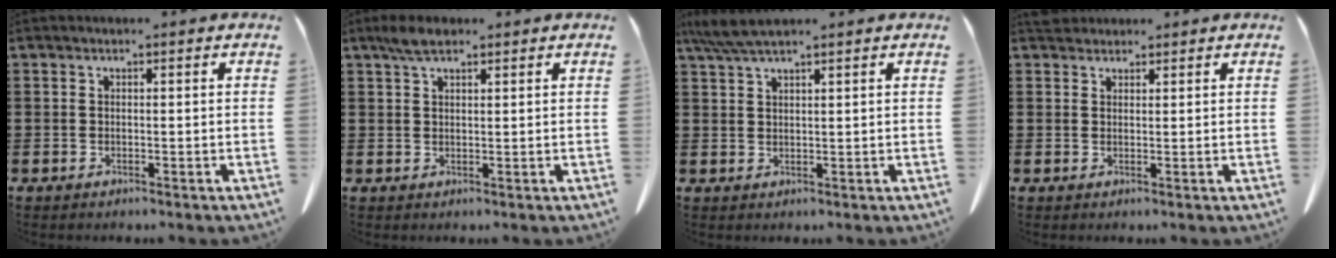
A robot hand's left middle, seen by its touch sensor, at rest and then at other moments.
{"total": 3.1, "force": [2.1, 1.0, 2.0], "torque": [-0.047, 0.003, 0.039]}
{"total": 4.2, "force": [3.3, 0.3, 2.6], "torque": [-0.058, -0.005, 0.063]}
{"total": 2.3, "force": [2.0, 1.0, 0.6], "torque": [-0.019, 0.004, 0.041]}